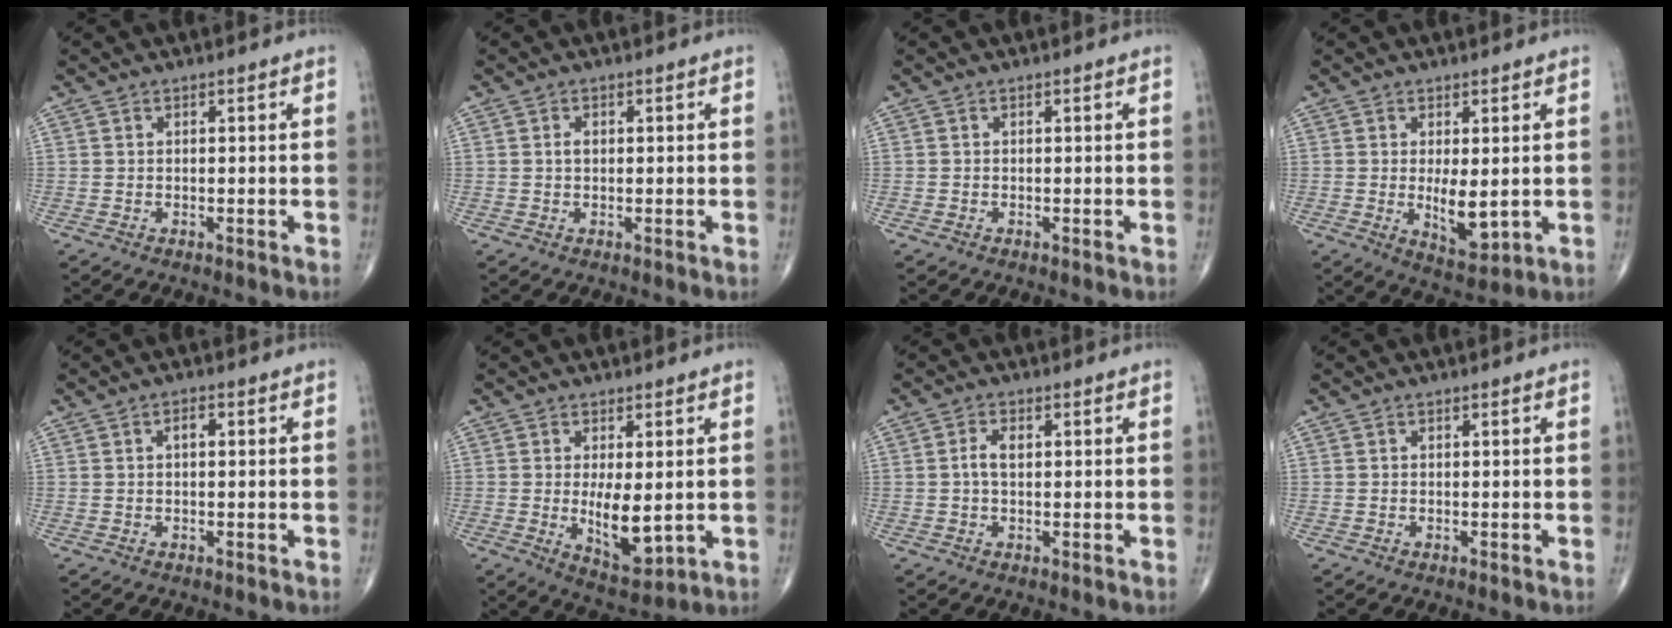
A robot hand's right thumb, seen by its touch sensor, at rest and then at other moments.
{"total": 1.2, "force": [0.1, 0.8, 0.9], "torque": [-0.013, 0.003, 0.001]}
{"total": 0.0}
{"total": 6.5, "force": [-0.2, 2.7, 5.8], "torque": [-0.083, -0.018, 0.008]}
{"total": 1.8, "force": [0.3, 0.9, 1.5], "torque": [-0.025, 0.004, 0.003]}
{"total": 9.9, "force": [-0.4, 4.1, 9.0], "torque": [-0.136, -0.024, 0.010]}
{"total": 2.7, "force": [0.2, 1.5, 2.2], "torque": [-0.046, 0.007, 0.002]}
{"total": 0.0}